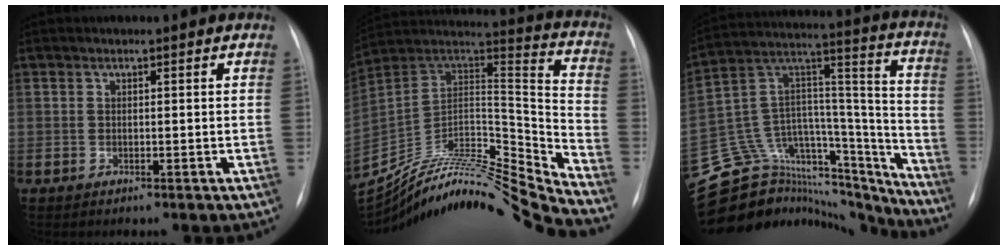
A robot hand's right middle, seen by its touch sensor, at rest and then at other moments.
{"total": 27.8, "force": [-25.9, -0.4, 10.0], "torque": [-0.162, 0.006, -0.415]}
{"total": 31.2, "force": [-28.5, 9.1, 9.0], "torque": [-0.145, 0.038, -0.429]}